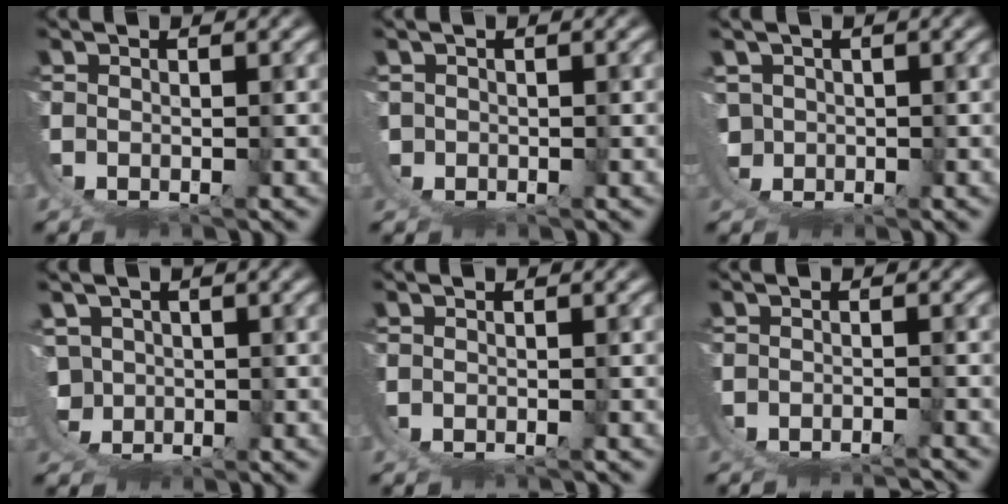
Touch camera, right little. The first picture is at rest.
{"total": 2.5, "force": [-1.1, 2.2, 0.7], "torque": [-0.034, -0.025, -0.010]}
{"total": 4.0, "force": [-0.5, 3.7, 1.6], "torque": [-0.058, -0.034, 0.000]}
{"total": 6.1, "force": [-0.8, 5.6, 2.4], "torque": [-0.076, -0.039, -0.005]}
{"total": 0.8, "force": [-0.8, -0.1, -0.1], "torque": [0.003, -0.002, -0.011]}
{"total": 4.6, "force": [-4.1, 1.6, 1.2], "torque": [-0.026, -0.013, -0.058]}